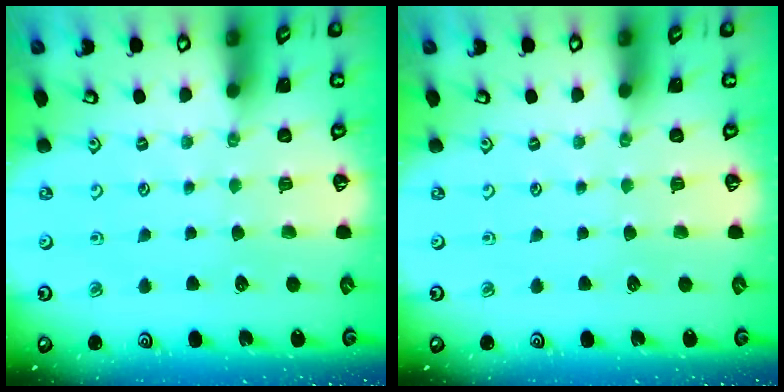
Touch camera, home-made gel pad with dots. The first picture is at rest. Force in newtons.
{"total": 0.0}